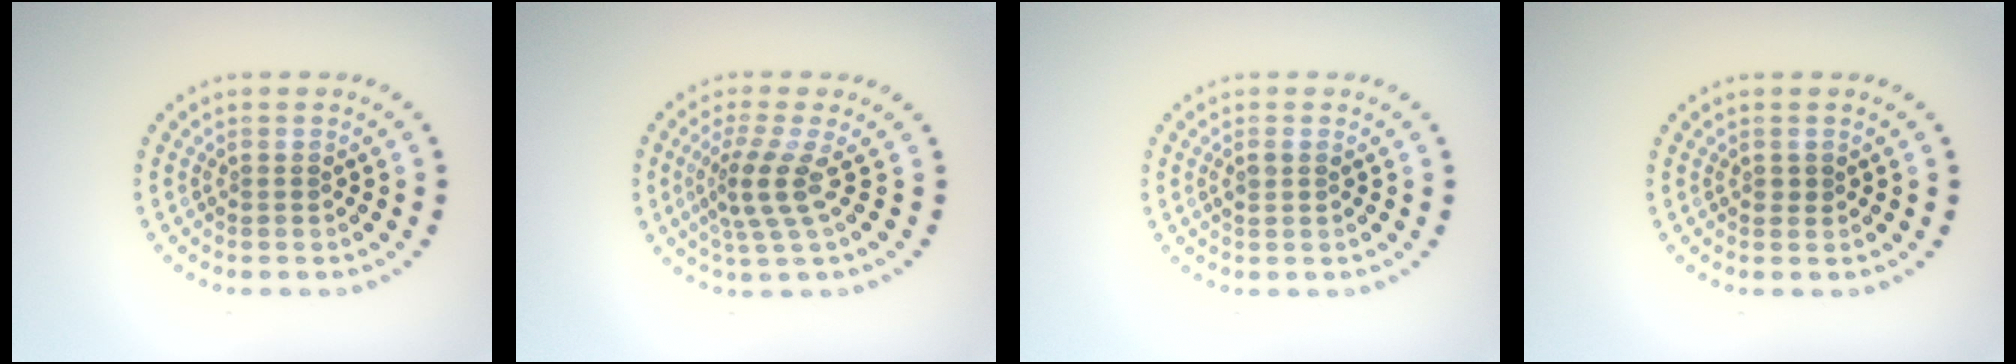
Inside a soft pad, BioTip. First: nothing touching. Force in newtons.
{"total": 3.3, "press": 2.3, "slide": 2.4}
{"total": 1.0, "press": 0.9, "slide": 0.4}
{"total": 0.7, "press": 0.6, "slide": 0.2}